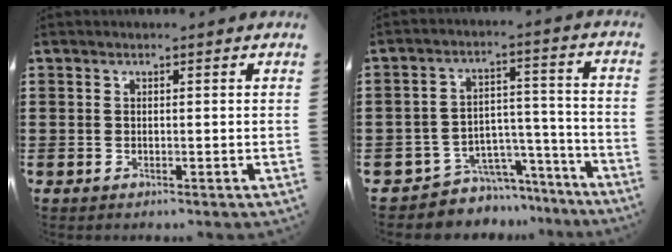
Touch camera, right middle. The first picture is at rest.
{"total": 6.2, "force": [-5.6, 2.7, 0.3], "torque": [-0.009, 0.021, -0.109]}